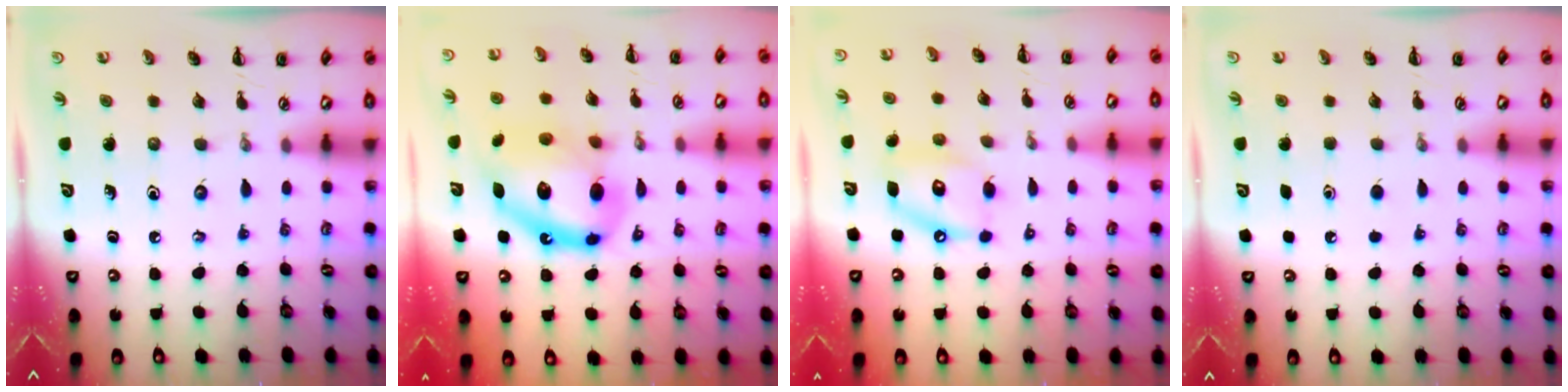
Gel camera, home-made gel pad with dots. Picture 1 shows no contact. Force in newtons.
{"total": 16.1, "press": 15.7, "slide": 3.4}
{"total": 11.0, "press": 10.8, "slide": 2.4}
{"total": 1.6, "press": 1.6, "slide": 0.1}